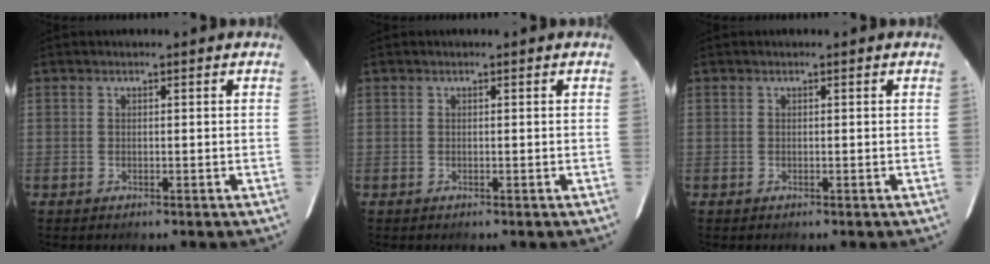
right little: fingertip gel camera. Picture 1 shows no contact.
{"total": 0.0}
{"total": 0.0}